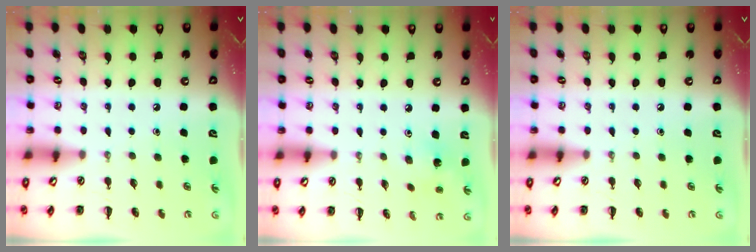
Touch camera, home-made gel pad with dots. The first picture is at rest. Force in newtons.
{"total": 1.8, "press": 1.7, "slide": 0.5}
{"total": 0.0}